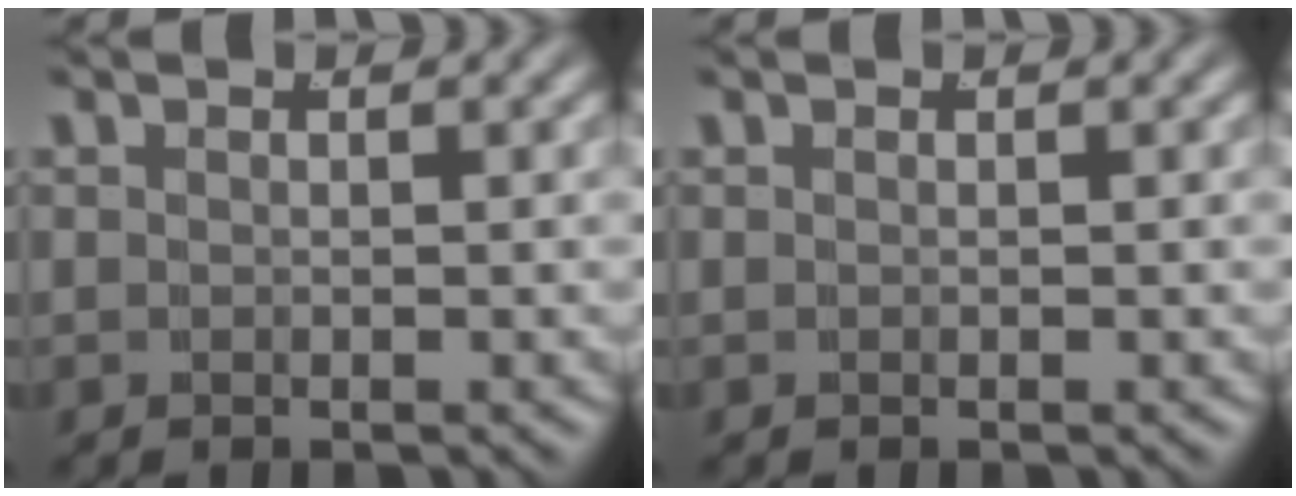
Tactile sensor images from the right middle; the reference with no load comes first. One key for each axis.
{"total": 0.0}